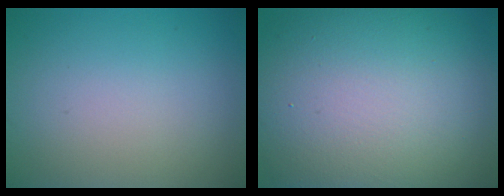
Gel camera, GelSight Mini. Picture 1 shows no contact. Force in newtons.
{"total": 16.9, "press": 16.8, "slide": 1.0}